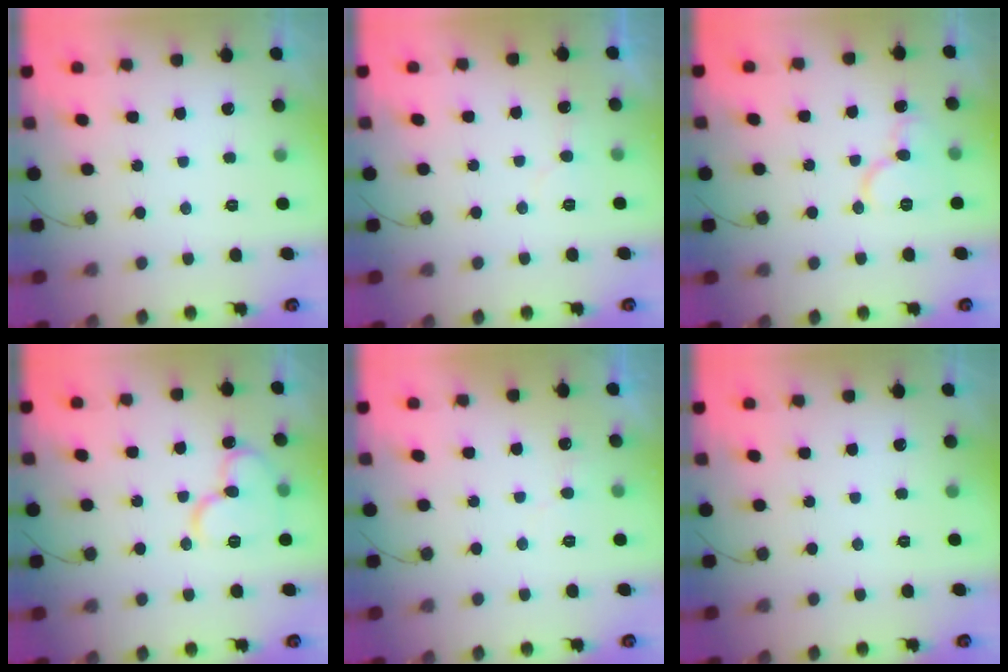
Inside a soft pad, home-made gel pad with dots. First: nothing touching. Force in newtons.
{"total": 4.0, "press": 4.0, "slide": 0.3}
{"total": 10.6, "press": 10.6, "slide": 1.1}
{"total": 12.2, "press": 12.1, "slide": 1.7}
{"total": 5.4, "press": 5.3, "slide": 0.5}
{"total": 0.0}